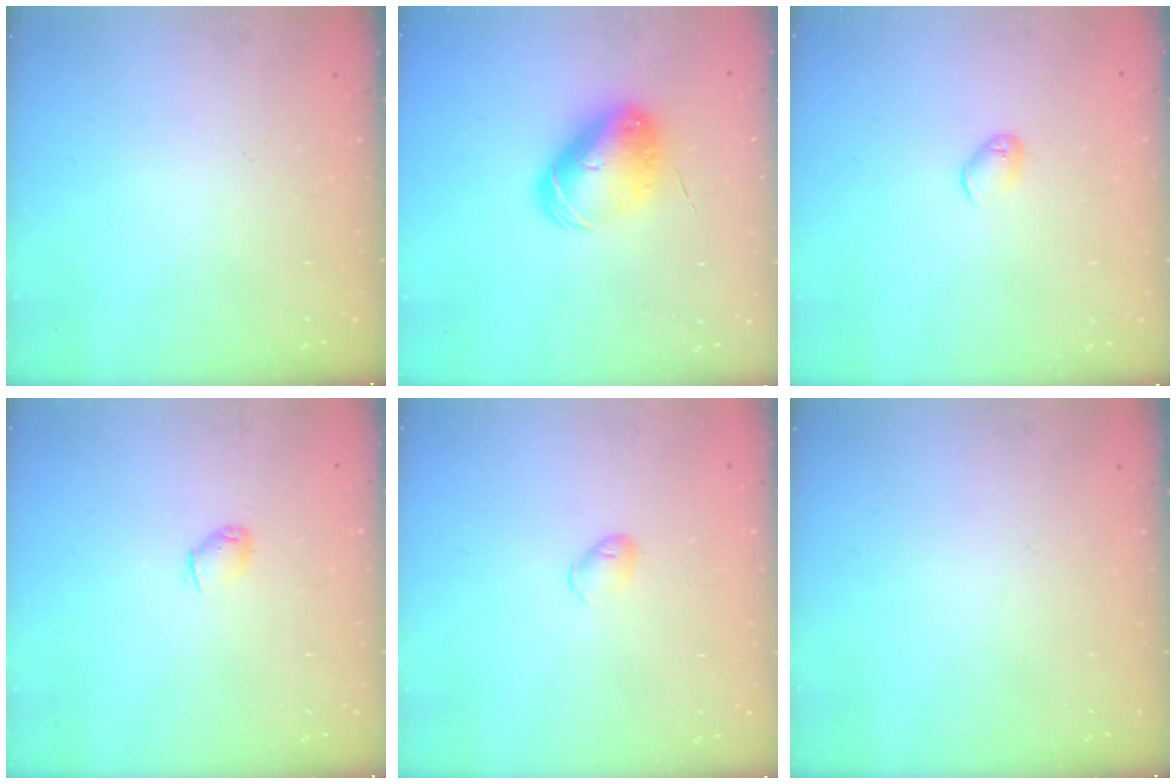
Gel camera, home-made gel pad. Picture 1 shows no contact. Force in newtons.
{"total": 9.9, "press": 9.8, "slide": 1.4}
{"total": 5.6, "press": 5.6, "slide": 0.8}
{"total": 3.3, "press": 3.2, "slide": 0.7}
{"total": 4.8, "press": 4.8, "slide": 0.7}
{"total": 0.0}